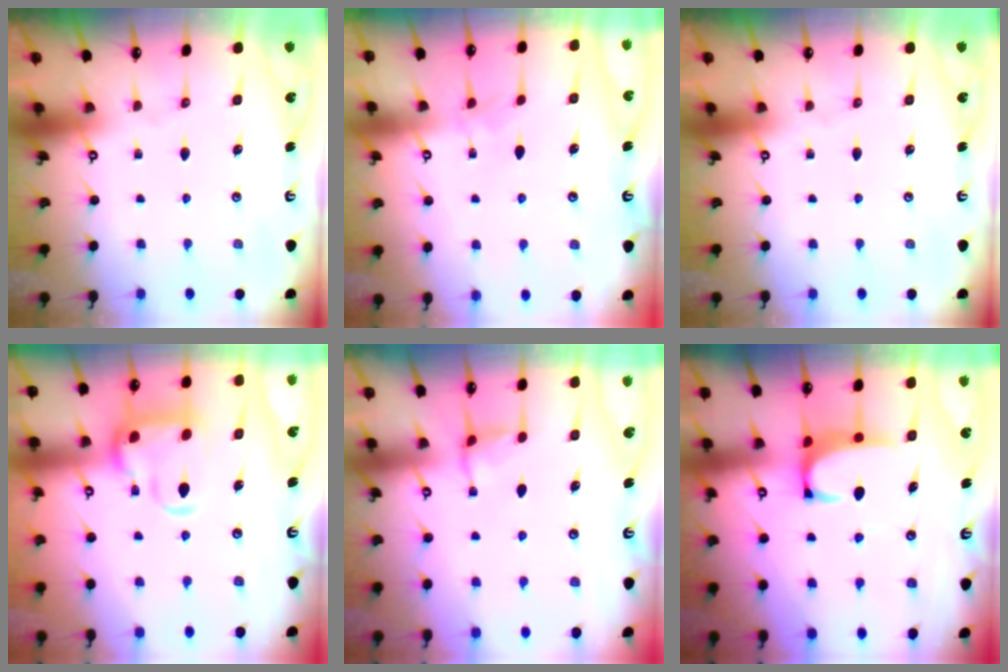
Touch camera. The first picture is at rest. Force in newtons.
{"total": 2.3, "press": 2.3, "slide": 0.4}
{"total": 0.0}
{"total": 6.1, "press": 5.9, "slide": 1.5}
{"total": 2.9, "press": 2.9, "slide": 0.6}
{"total": 2.0, "press": 1.9, "slide": 0.7}